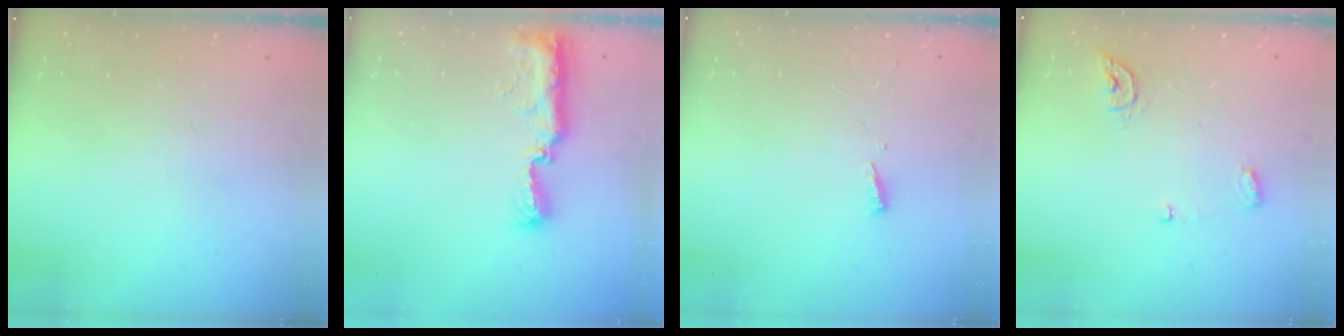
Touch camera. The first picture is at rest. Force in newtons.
{"total": 8.9, "press": 8.9, "slide": 0.8}
{"total": 3.1, "press": 3.1, "slide": 0.3}
{"total": 5.5, "press": 5.5, "slide": 0.5}